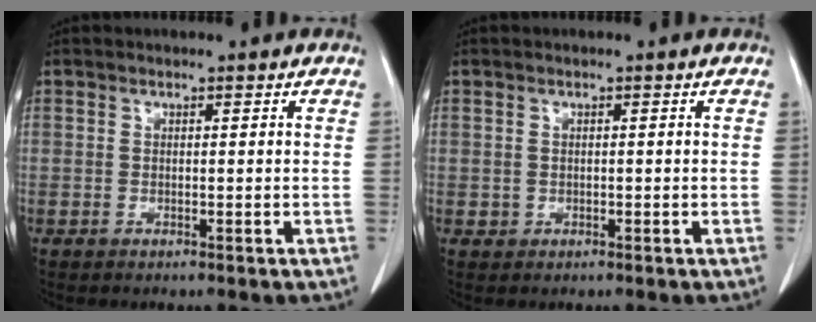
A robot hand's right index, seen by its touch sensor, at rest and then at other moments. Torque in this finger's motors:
{"motor_torque": [-0.01, 0.17, -0.13, -0.14]}